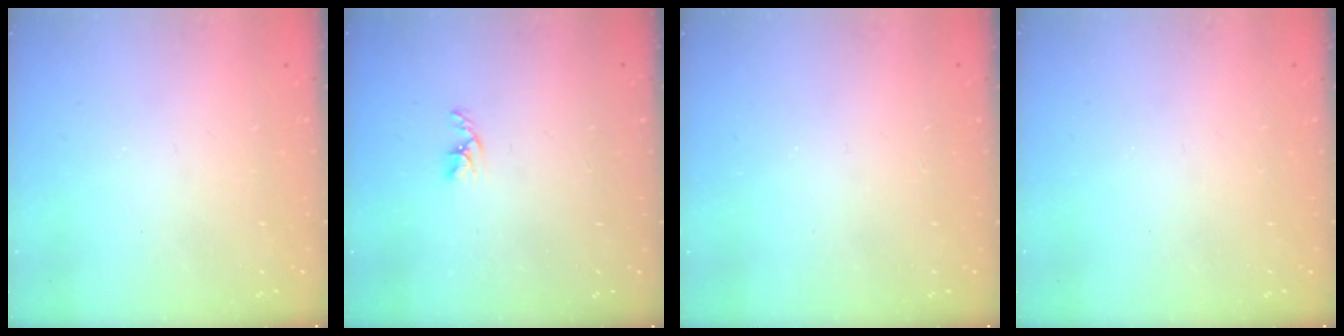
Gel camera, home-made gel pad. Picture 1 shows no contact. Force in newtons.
{"total": 3.3, "press": 3.3, "slide": 0.5}
{"total": 1.7, "press": 1.7, "slide": 0.2}
{"total": 0.0}